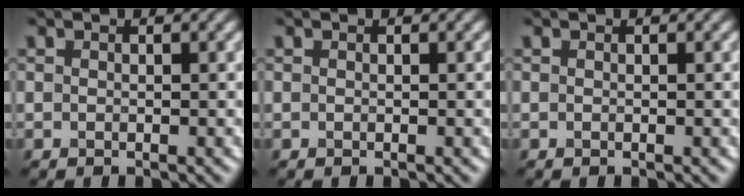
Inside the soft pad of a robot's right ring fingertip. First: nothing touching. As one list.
[{"total": 0.0}, {"total": 0.0}]